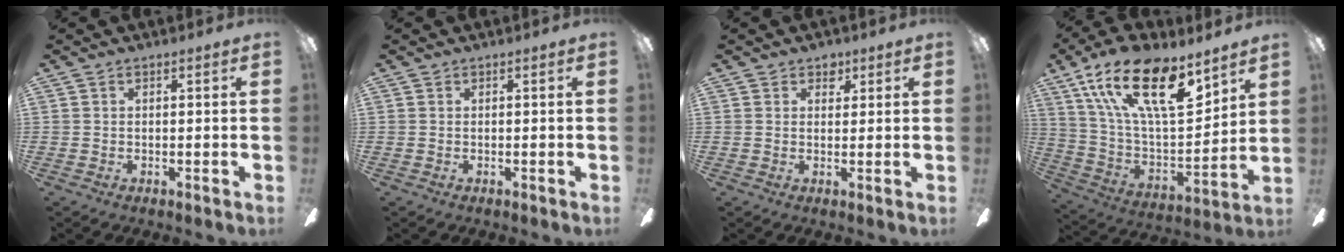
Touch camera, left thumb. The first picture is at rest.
{"total": 0.0}
{"total": 2.9, "force": [1.9, 2.0, 0.9], "torque": [0.002, -0.005, 0.030]}
{"total": 24.0, "force": [13.8, 9.4, 17.2], "torque": [-0.315, -0.076, 0.235]}